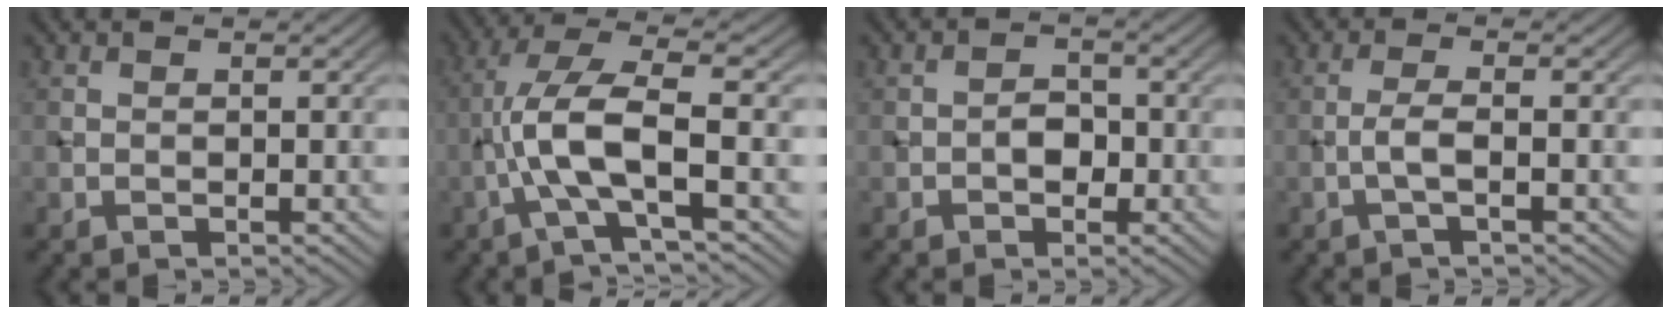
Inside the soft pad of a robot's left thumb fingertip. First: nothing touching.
{"total": 8.4, "force": [-2.2, 2.2, 7.8], "torque": [-0.158, 0.015, -0.052]}
{"total": 2.2, "force": [-0.7, 1.6, 1.3], "torque": [-0.019, 0.004, -0.014]}
{"total": 2.2, "force": [-0.7, 0.3, 2.0], "torque": [-0.041, 0.010, -0.020]}